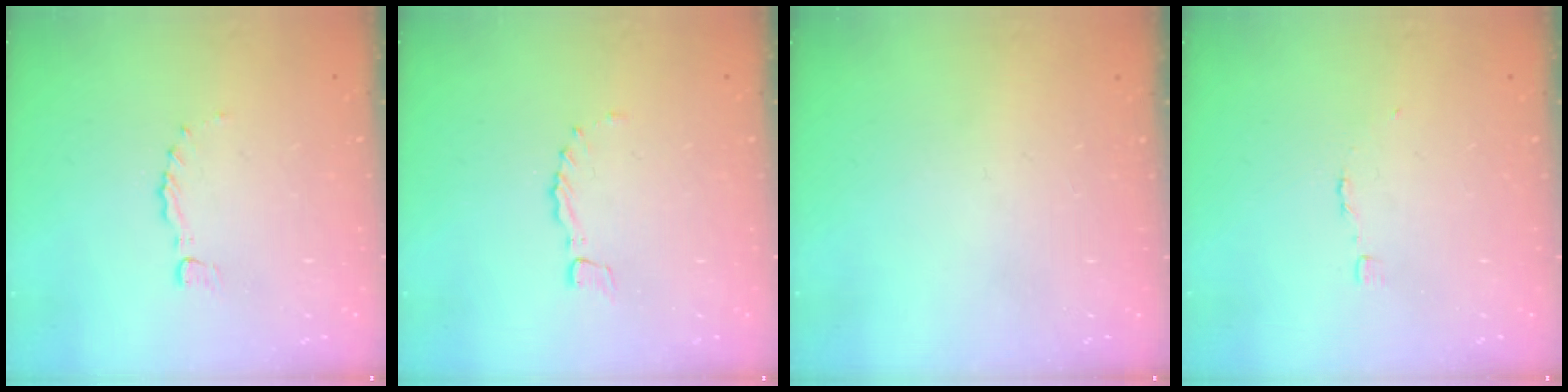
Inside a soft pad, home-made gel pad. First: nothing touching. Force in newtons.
{"total": 0.0}
{"total": 0.0}
{"total": 2.7, "press": 2.7, "slide": 0.2}